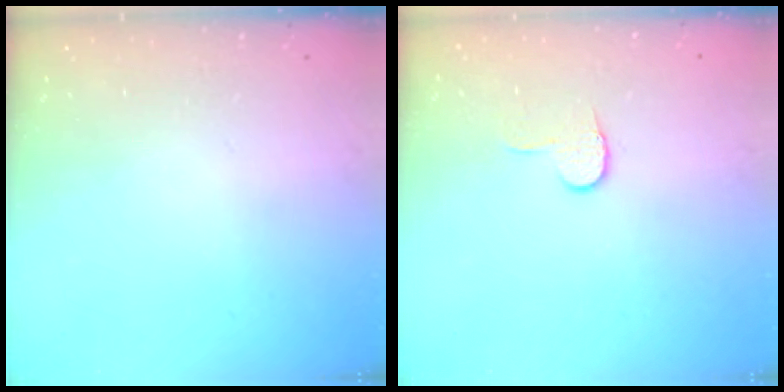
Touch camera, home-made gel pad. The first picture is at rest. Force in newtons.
{"total": 6.3, "press": 6.3, "slide": 0.4}